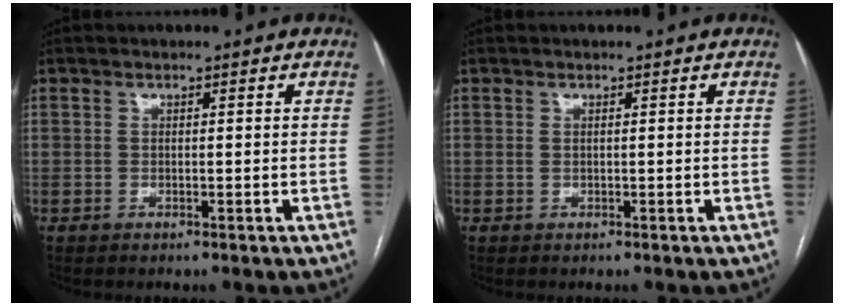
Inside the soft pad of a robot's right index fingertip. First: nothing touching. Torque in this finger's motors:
{"motor_torque": [-0.16, -0.07, -0.04, 0.01]}